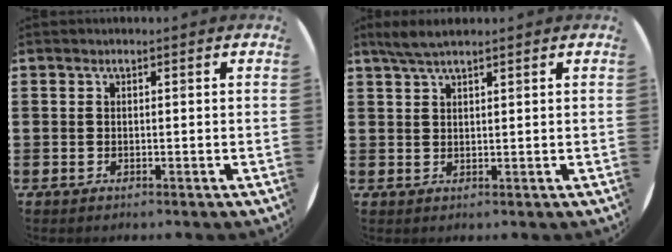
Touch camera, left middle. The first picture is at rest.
{"total": 2.8, "force": [2.2, 0.3, 1.6], "torque": [-0.035, 0.004, 0.040]}